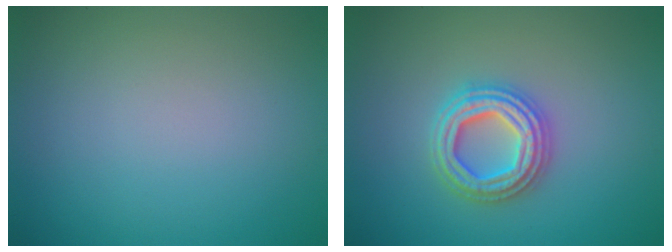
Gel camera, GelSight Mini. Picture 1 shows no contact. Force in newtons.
{"total": 4.7, "press": 4.6, "slide": 0.7}